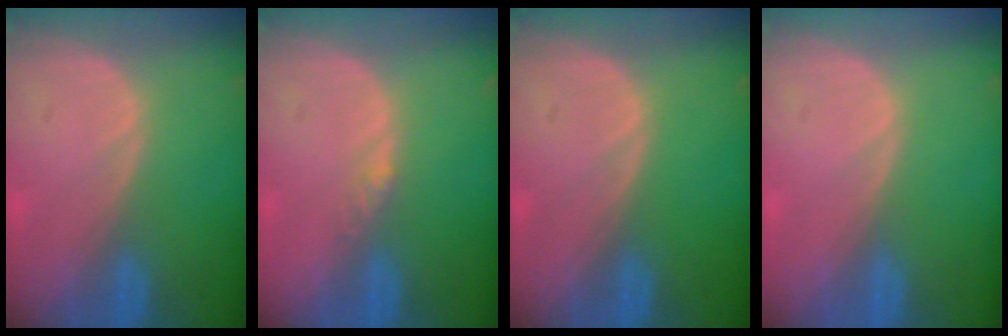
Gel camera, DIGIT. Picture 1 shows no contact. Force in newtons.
{"total": 1.4, "press": 1.1, "slide": 0.8}
{"total": 0.0}
{"total": 0.0}